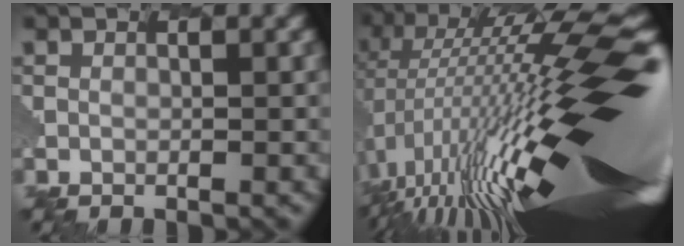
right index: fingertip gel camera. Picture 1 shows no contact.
{"total": 18.7, "force": [0.7, 3.7, 18.3], "torque": [-0.305, 0.018, 0.001]}